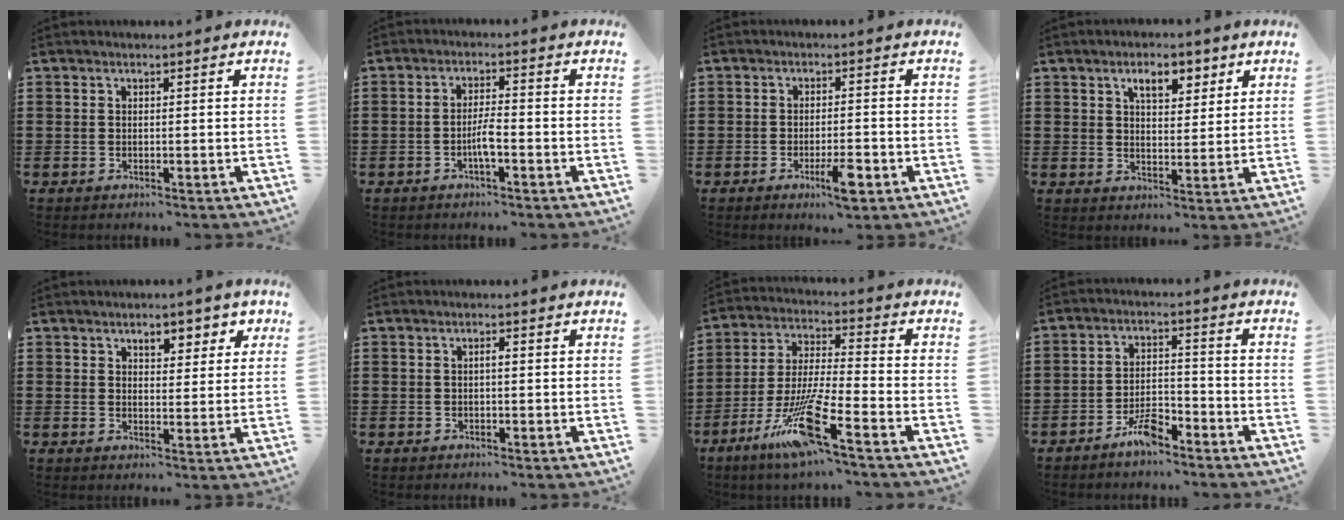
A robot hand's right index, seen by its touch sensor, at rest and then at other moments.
{"total": 3.3, "force": [-1.3, 0.4, 3.0], "torque": [-0.070, -0.004, -0.030]}
{"total": 5.0, "force": [-2.5, 1.2, 4.1], "torque": [-0.076, -0.006, -0.043]}
{"total": 5.2, "force": [3.1, 2.5, 3.3], "torque": [-0.054, 0.002, 0.048]}
{"total": 3.9, "force": [2.4, 2.1, 2.2], "torque": [-0.030, 0.001, 0.035]}
{"total": 1.1, "force": [-0.1, 0.2, 1.0], "torque": [-0.020, -0.001, -0.001]}
{"total": 12.1, "force": [-7.8, 0.5, 9.3], "torque": [-0.197, -0.006, -0.148]}
{"total": 5.3, "force": [-4.1, 1.6, 3.1], "torque": [-0.064, 0.009, -0.077]}